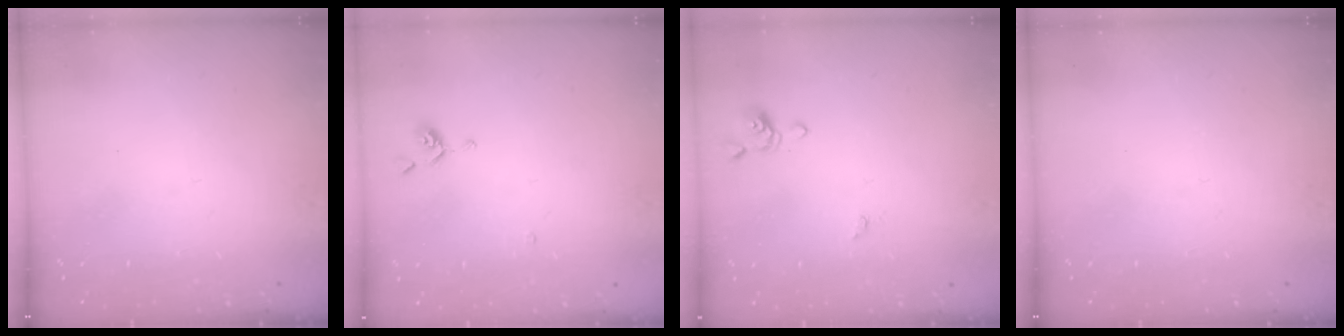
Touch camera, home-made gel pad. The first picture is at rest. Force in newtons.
{"total": 0.9, "press": 0.9, "slide": 0.3}
{"total": 0.5, "press": 0.5, "slide": 0.2}
{"total": 0.0}